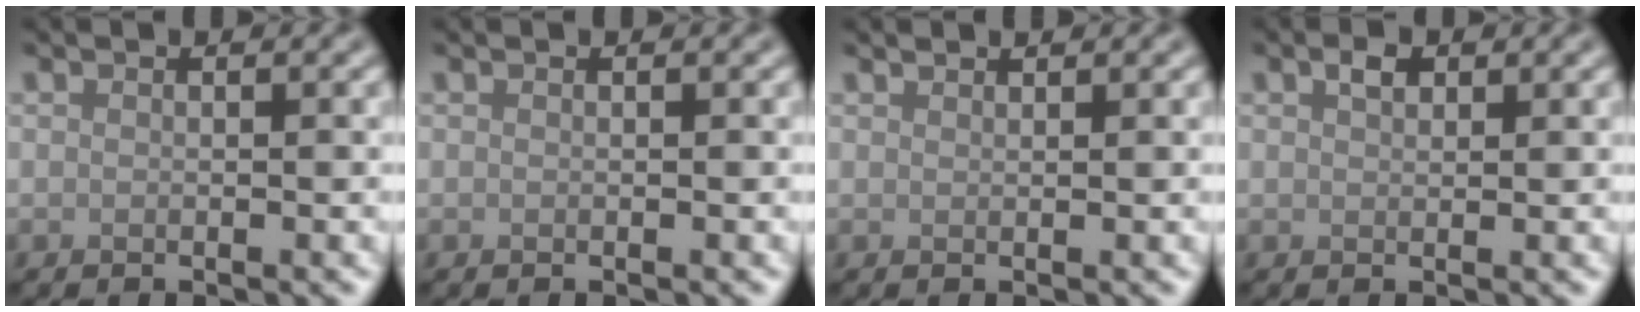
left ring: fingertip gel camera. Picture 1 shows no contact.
{"total": 0.0}
{"total": 0.6, "force": [0.6, 0.0, 0.0], "torque": [0.002, 0.001, 0.013]}
{"total": 1.2, "force": [0.7, 0.7, 0.7], "torque": [-0.015, 0.004, 0.012]}